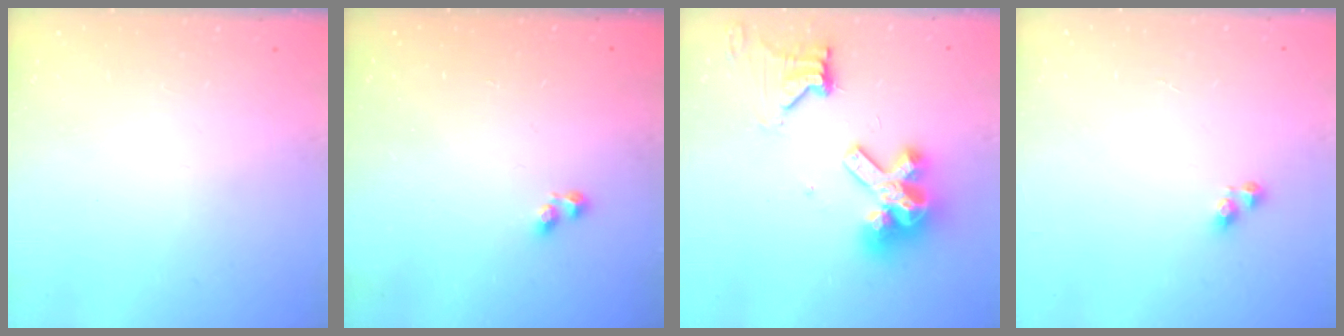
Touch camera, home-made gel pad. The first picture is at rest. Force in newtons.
{"total": 1.4, "press": 1.2, "slide": 0.7}
{"total": 12.4, "press": 12.4, "slide": 0.4}
{"total": 3.8, "press": 3.7, "slide": 0.4}